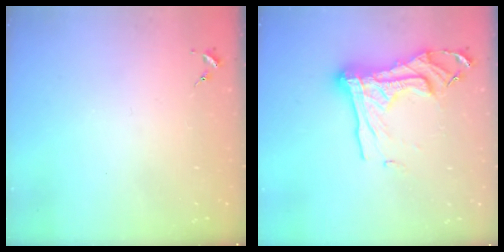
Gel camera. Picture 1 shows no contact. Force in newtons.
{"total": 20.6, "press": 20.5, "slide": 1.9}